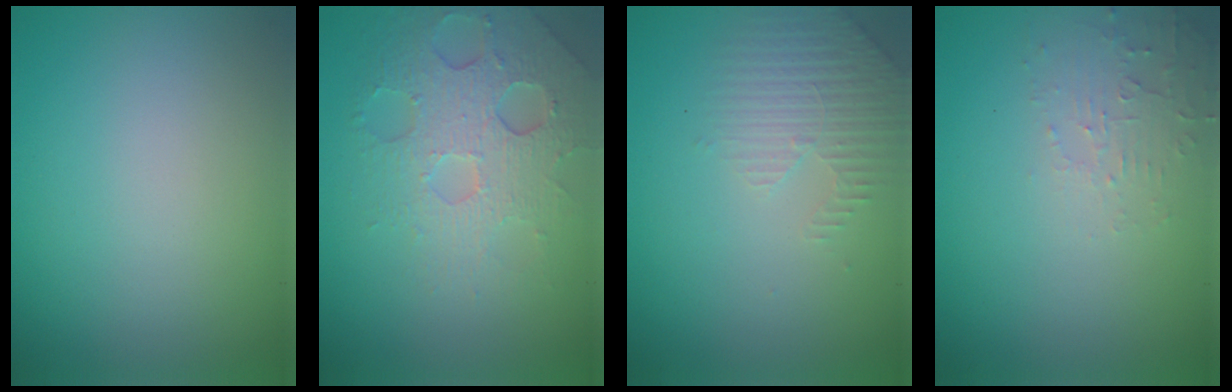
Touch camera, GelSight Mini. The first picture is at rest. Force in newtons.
{"total": 5.1, "press": 4.2, "slide": 2.9}
{"total": 2.8, "press": 2.7, "slide": 0.8}
{"total": 1.9, "press": 1.9, "slide": 0.3}